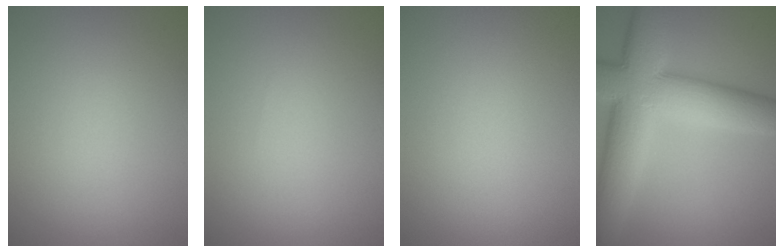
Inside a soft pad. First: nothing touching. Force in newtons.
{"total": 0.0}
{"total": 0.0}
{"total": 12.2, "press": 12.2, "slide": 0.7}